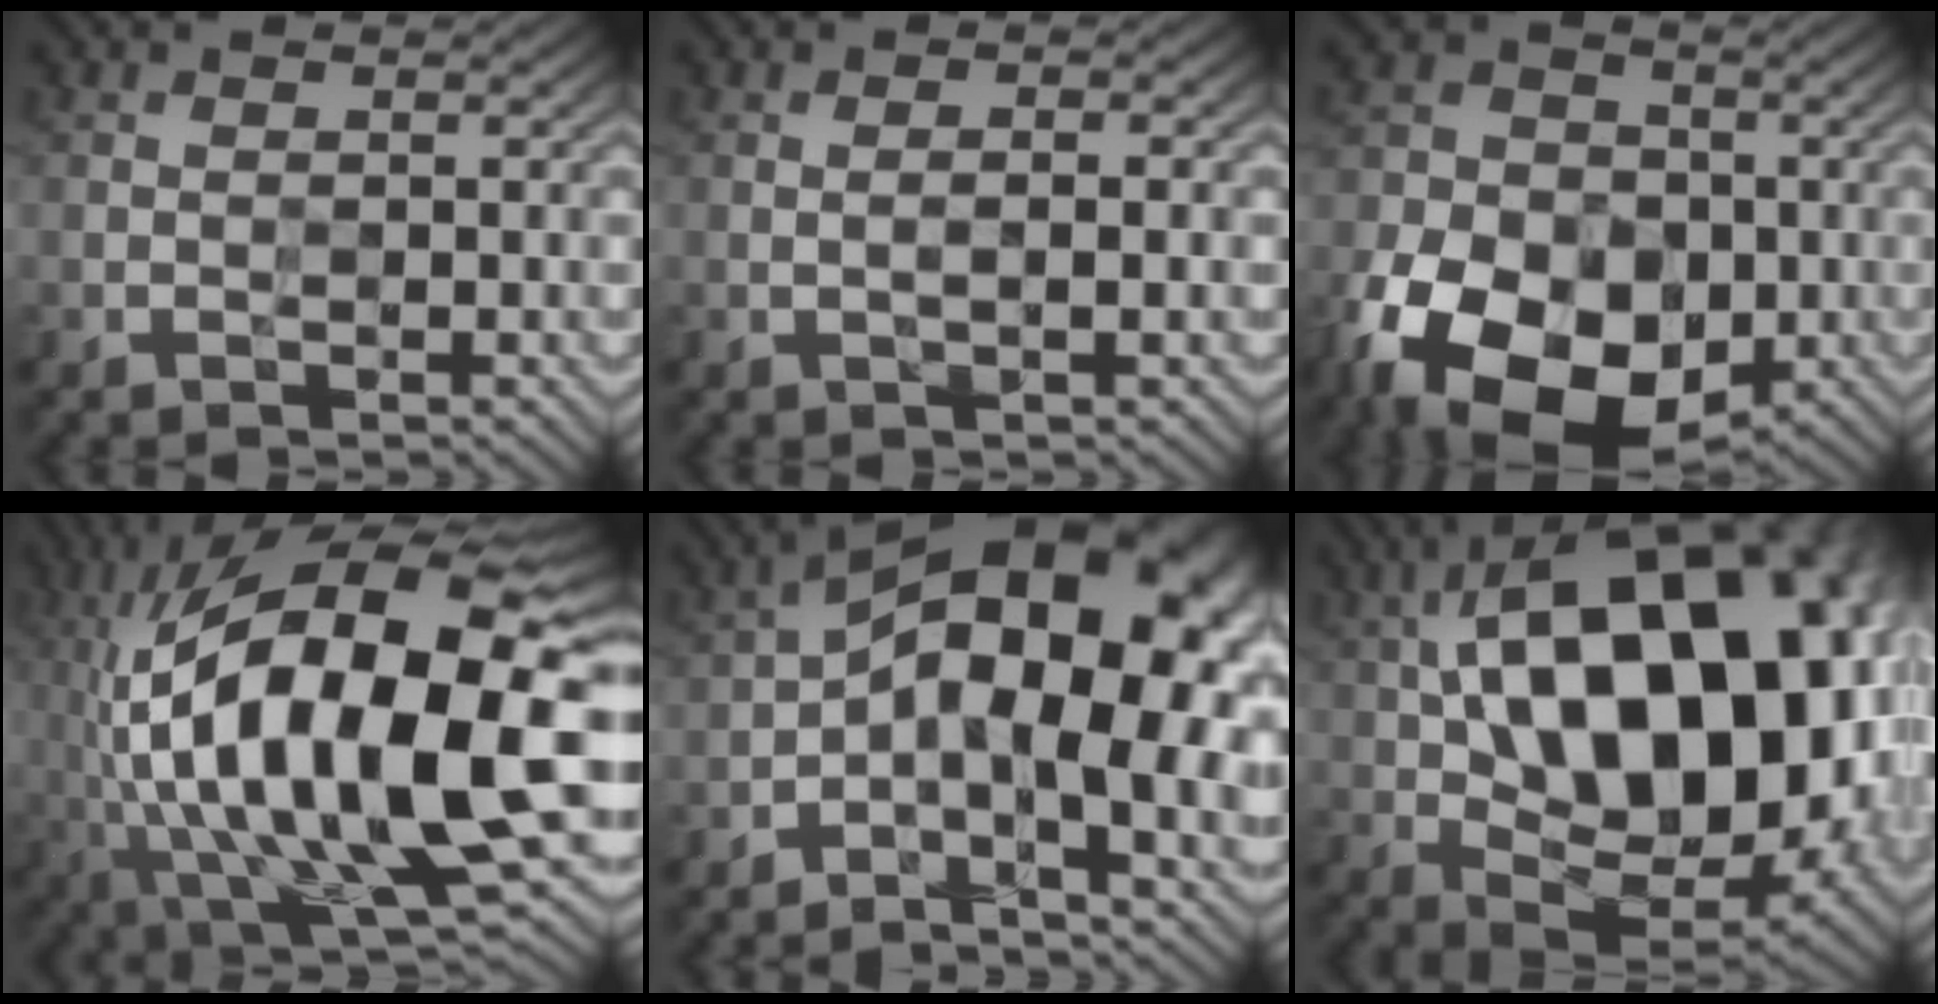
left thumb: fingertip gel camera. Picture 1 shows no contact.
{"total": 1.7, "force": [-0.2, 0.2, 1.7], "torque": [-0.028, 0.000, -0.004]}
{"total": 16.6, "force": [-7.5, 11.2, 9.8], "torque": [-0.212, -0.038, -0.139]}
{"total": 21.8, "force": [-0.7, 7.7, 20.4], "torque": [-0.370, 0.009, -0.020]}
{"total": 19.9, "force": [0.4, 8.9, 17.7], "torque": [-0.283, 0.023, 0.001]}
{"total": 23.5, "force": [4.8, 13.3, 18.8], "torque": [-0.338, 0.030, 0.095]}